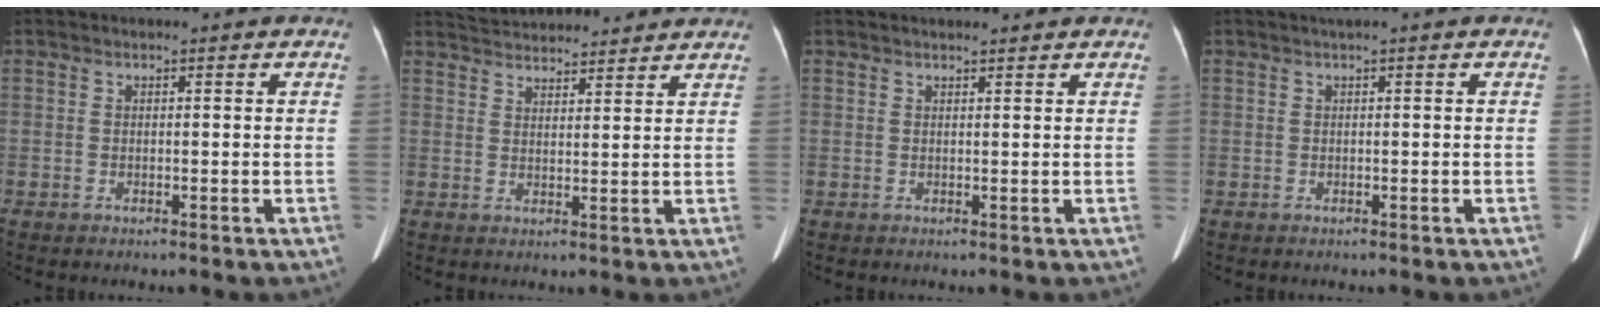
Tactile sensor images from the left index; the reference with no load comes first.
{"total": 13.0, "force": [12.3, 2.6, 3.2], "torque": [-0.049, 0.038, 0.181]}
{"total": 3.8, "force": [3.5, 0.5, 1.3], "torque": [-0.014, 0.021, 0.045]}
{"total": 1.1, "force": [0.7, -0.1, 0.8], "torque": [-0.015, 0.010, 0.013]}